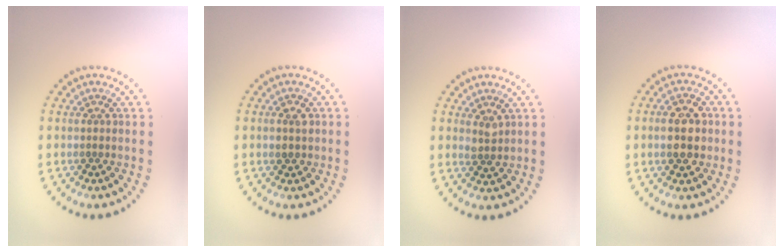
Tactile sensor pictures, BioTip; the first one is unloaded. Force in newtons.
{"total": 1.4, "press": 1.4, "slide": 0.2}
{"total": 1.1, "press": 1.0, "slide": 0.4}
{"total": 3.8, "press": 3.8, "slide": 0.3}